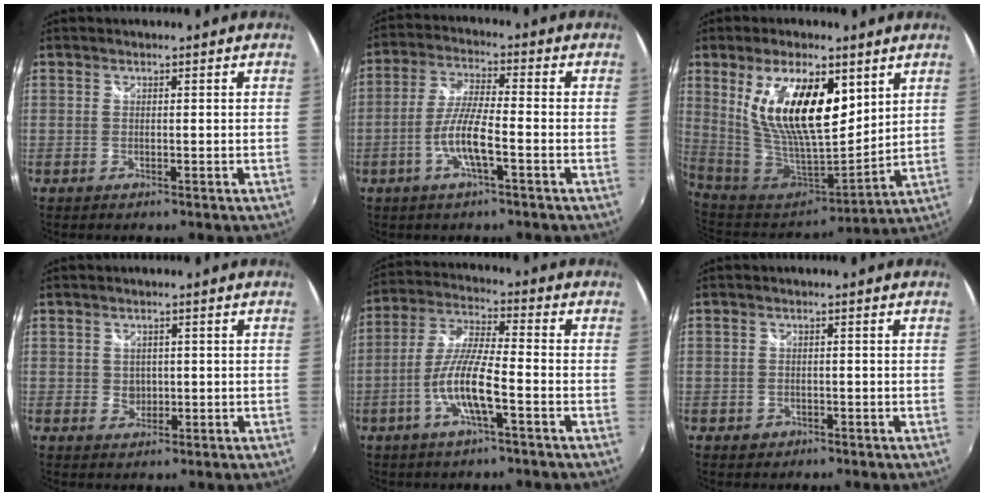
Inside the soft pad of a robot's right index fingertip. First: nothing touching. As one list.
[{"total": 7.8, "force": [-3.1, 1.0, 7.1], "torque": [-0.146, -0.001, -0.059]}, {"total": 19.2, "force": [7.1, 8.0, 16.0], "torque": [-0.299, -0.004, 0.143]}, {"total": 2.3, "force": [0.1, 2.2, 0.7], "torque": [-0.008, 0.001, 0.003]}, {"total": 10.1, "force": [-3.9, 1.4, 9.2], "torque": [-0.195, -0.002, -0.076]}, {"total": 2.1, "force": [-1.0, 1.7, 0.6], "torque": [-0.014, -0.002, -0.014]}]